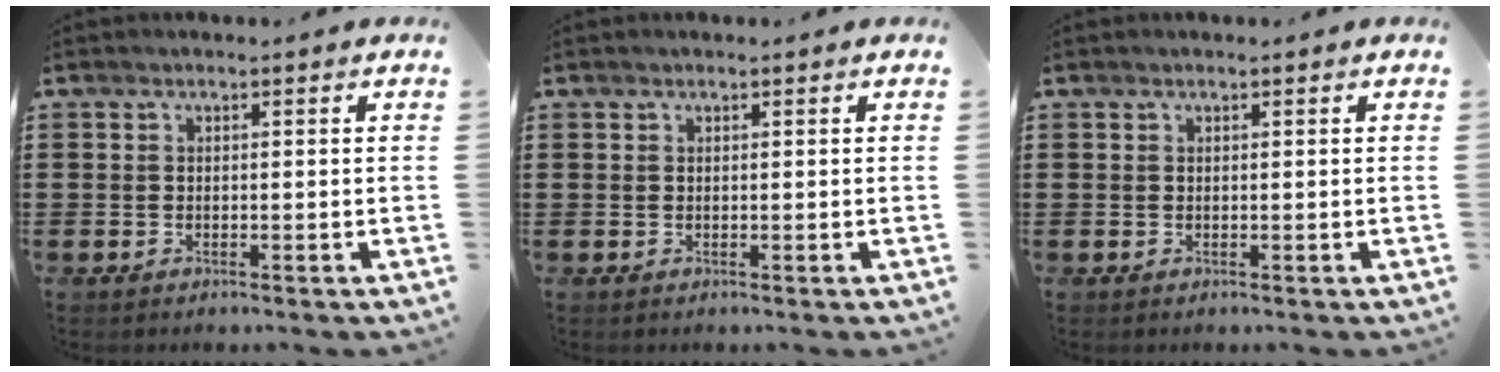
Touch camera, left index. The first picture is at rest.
{"total": 0.0}
{"total": 0.0}